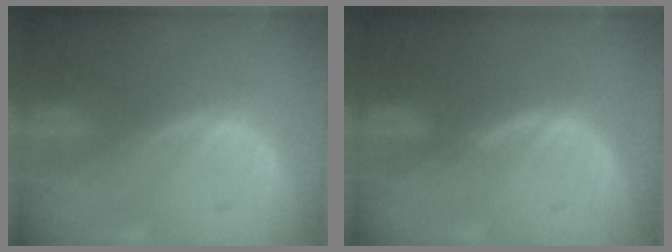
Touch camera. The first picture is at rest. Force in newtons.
{"total": 1.5, "press": 1.2, "slide": 0.8}